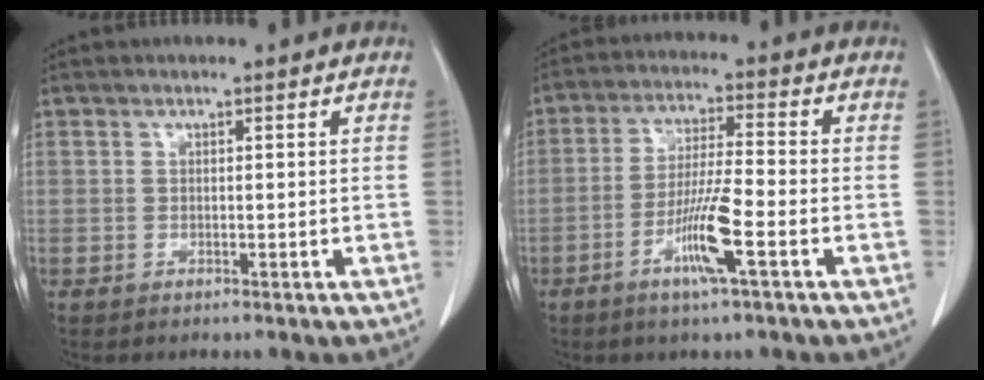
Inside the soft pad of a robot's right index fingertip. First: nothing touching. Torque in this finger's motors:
{"motor_torque": [0.20, -0.08, 0.17, 0.10]}